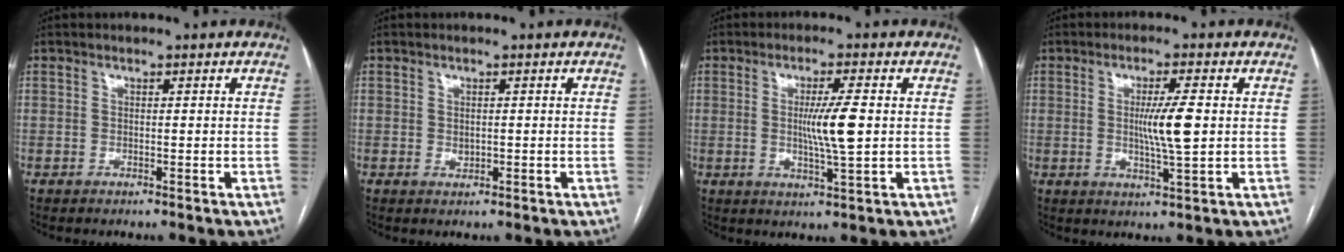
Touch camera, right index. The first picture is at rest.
{"total": 1.1, "force": [0.1, 0.8, 0.7], "torque": [-0.012, -0.001, 0.004]}
{"total": 6.7, "force": [0.3, -0.1, 6.7], "torque": [-0.117, -0.008, 0.007]}
{"total": 6.5, "force": [0.3, 0.0, 6.5], "torque": [-0.114, -0.007, 0.007]}